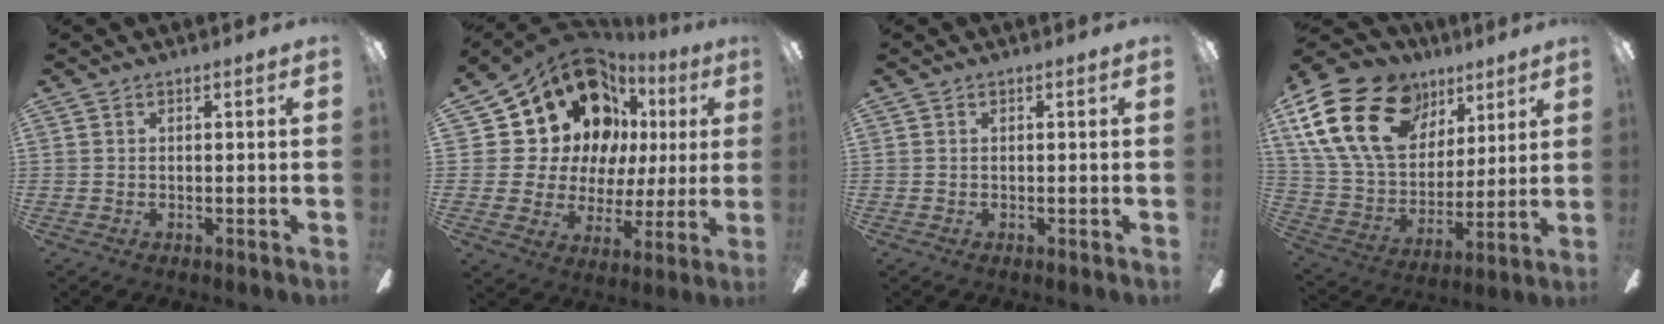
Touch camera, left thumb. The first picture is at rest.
{"total": 18.5, "force": [10.5, 12.7, 8.5], "torque": [-0.169, -0.066, 0.207]}
{"total": 0.0}
{"total": 24.2, "force": [11.4, 16.1, 14.0], "torque": [-0.285, -0.040, 0.213]}